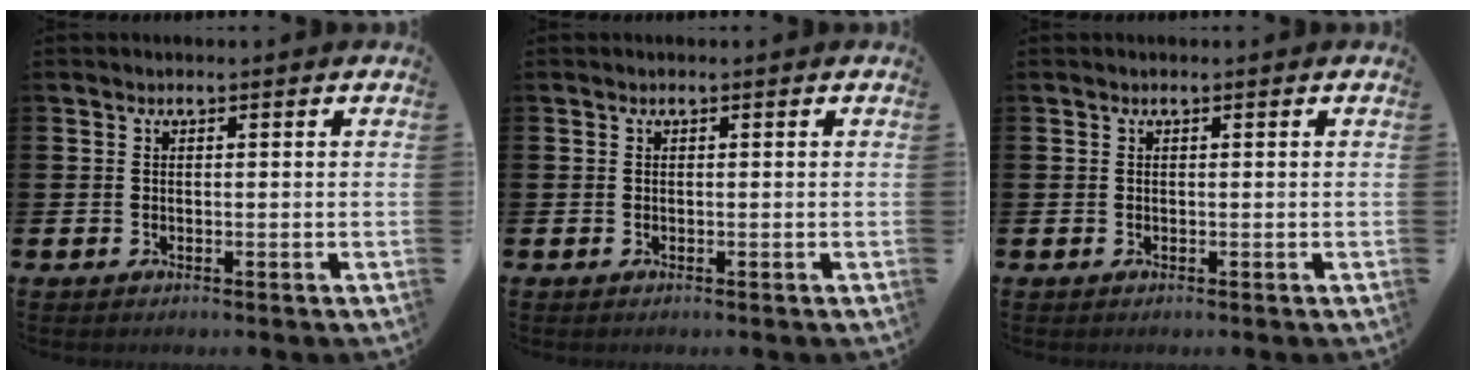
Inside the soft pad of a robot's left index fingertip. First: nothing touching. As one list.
[{"total": 0.0}, {"total": 0.0}]